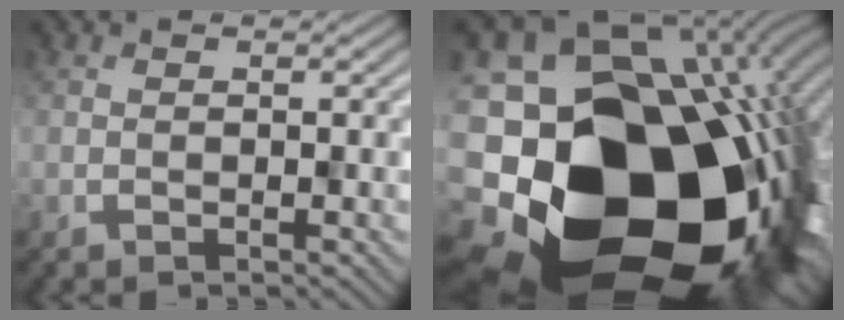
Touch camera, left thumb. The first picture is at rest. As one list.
[{"total": 22.4, "force": [-7.5, 17.5, 11.7], "torque": [-0.191, -0.075, -0.120]}]